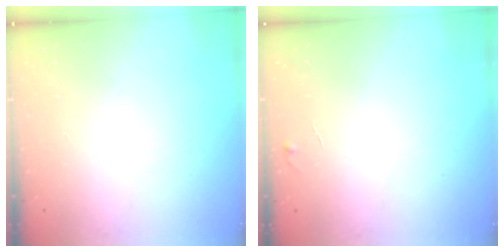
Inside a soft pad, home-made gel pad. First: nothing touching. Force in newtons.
{"total": 5.0, "press": 5.0, "slide": 0.4}